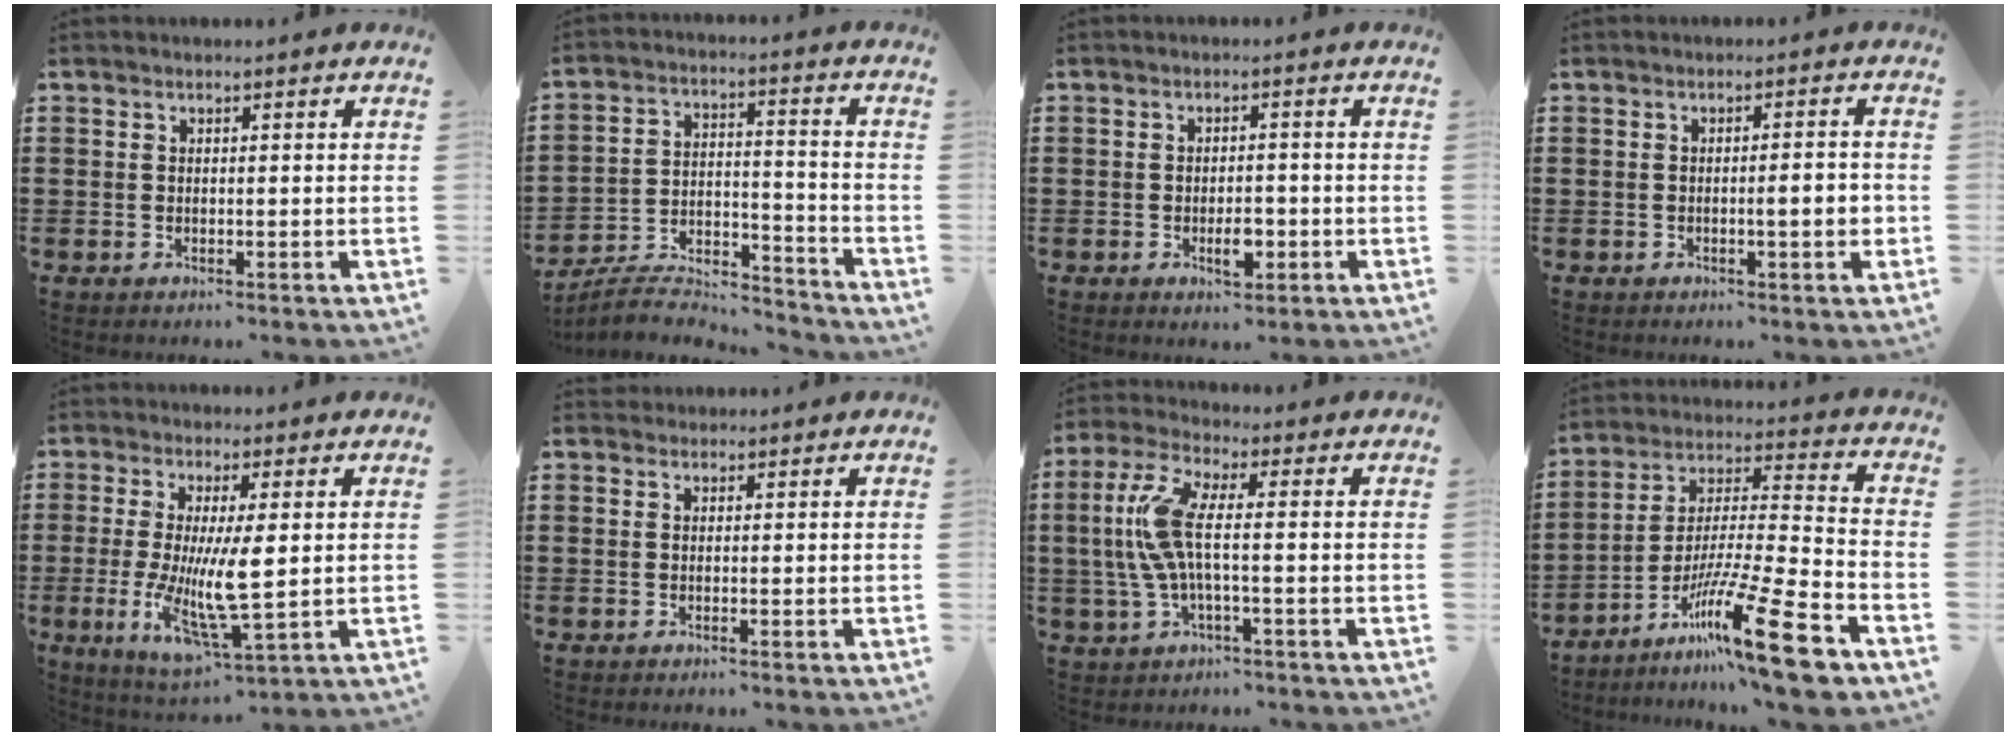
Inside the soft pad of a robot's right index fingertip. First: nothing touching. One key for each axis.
{"total": 7.0, "fx": -6.4, "fy": 1.9, "fz": 2.0, "tx": -0.038, "ty": 0.005, "tz": -0.126}
{"total": 3.7, "fx": -1.2, "fy": 1.6, "fz": 3.1, "tx": -0.053, "ty": 0.004, "tz": -0.021}
{"total": 3.2, "fx": -0.6, "fy": 0.3, "fz": 3.2, "tx": -0.046, "ty": -0.006, "tz": -0.013}
{"total": 9.1, "fx": 0.0, "fy": 2.6, "fz": 8.7, "tx": -0.157, "ty": -0.018, "tz": 0.001}
{"total": 0.8, "fx": 0.6, "fy": 0.4, "fz": -0.1, "tx": 0.001, "ty": 0.003, "tz": 0.012}
{"total": 8.9, "fx": 0.0, "fy": 2.5, "fz": 8.6, "tx": -0.205, "ty": -0.016, "tz": -0.012}
{"total": 17.6, "fx": -11.7, "fy": 0.8, "fz": 13.1, "tx": -0.224, "ty": 0.031, "tz": -0.204}